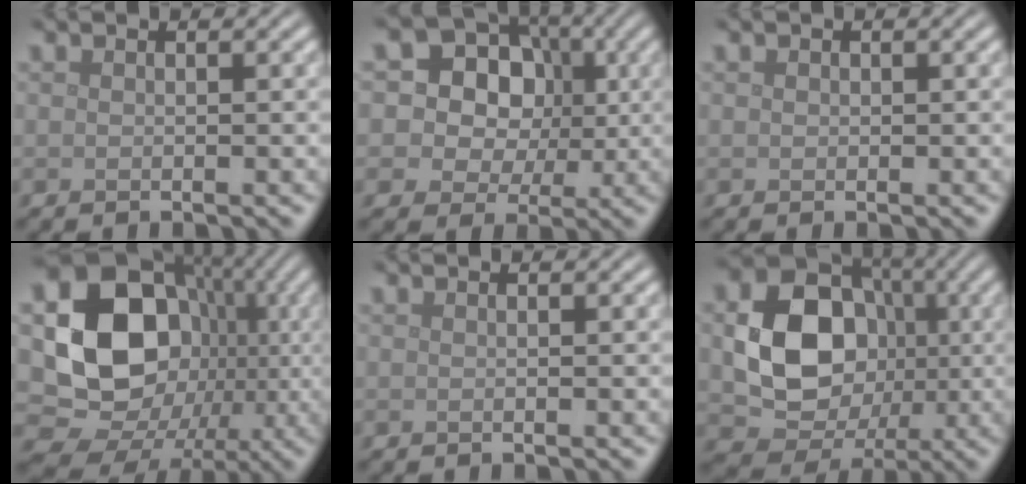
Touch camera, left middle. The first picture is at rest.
{"total": 13.4, "force": [3.7, 11.2, 6.3], "torque": [-0.108, 0.046, 0.045]}
{"total": 0.5, "force": [0.1, 0.5, 0.1], "torque": [0.003, -0.002, 0.000]}
{"total": 15.5, "force": [-0.3, 13.1, 8.2], "torque": [-0.122, -0.010, -0.009]}
{"total": 0.0}
{"total": 10.4, "force": [-0.1, 8.2, 6.3], "torque": [-0.117, -0.006, -0.001]}